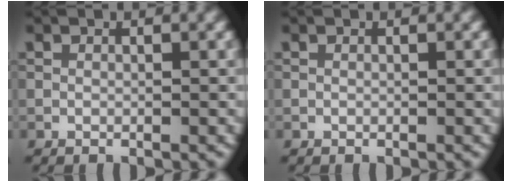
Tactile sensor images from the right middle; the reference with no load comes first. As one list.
[{"total": 0.0}]